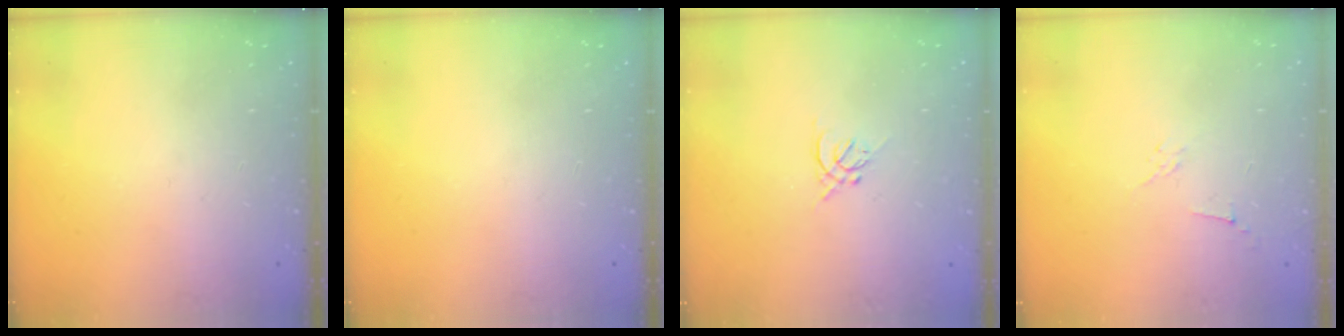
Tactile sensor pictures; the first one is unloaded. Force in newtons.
{"total": 0.0}
{"total": 1.3, "press": 1.2, "slide": 0.5}
{"total": 2.9, "press": 2.8, "slide": 0.8}